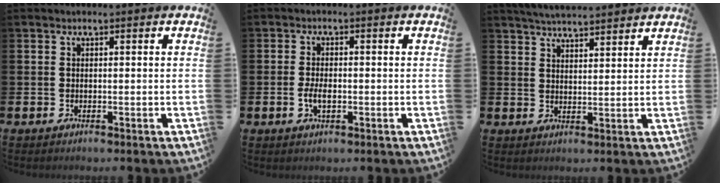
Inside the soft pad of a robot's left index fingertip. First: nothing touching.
{"total": 2.7, "force": [-0.5, 1.3, 2.3], "torque": [-0.038, -0.001, -0.011]}
{"total": 4.5, "force": [4.4, 0.1, 0.5], "torque": [-0.020, -0.021, 0.080]}